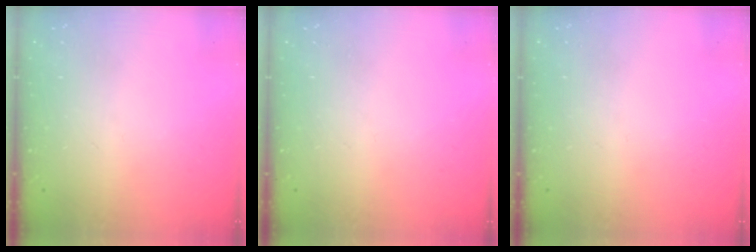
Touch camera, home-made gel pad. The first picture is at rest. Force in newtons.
{"total": 0.0}
{"total": 0.0}